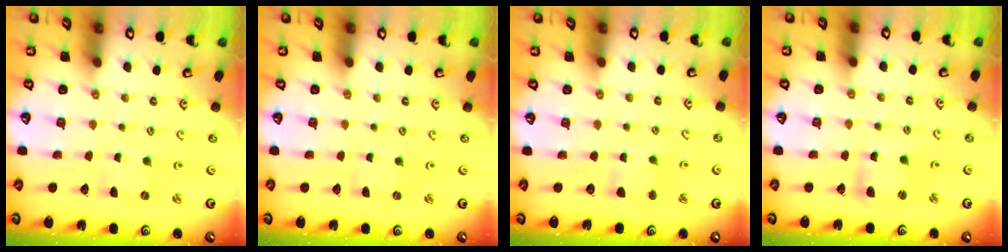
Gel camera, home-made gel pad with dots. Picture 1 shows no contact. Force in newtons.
{"total": 0.0}
{"total": 3.9, "press": 3.9, "slide": 0.5}
{"total": 5.0, "press": 4.9, "slide": 0.7}